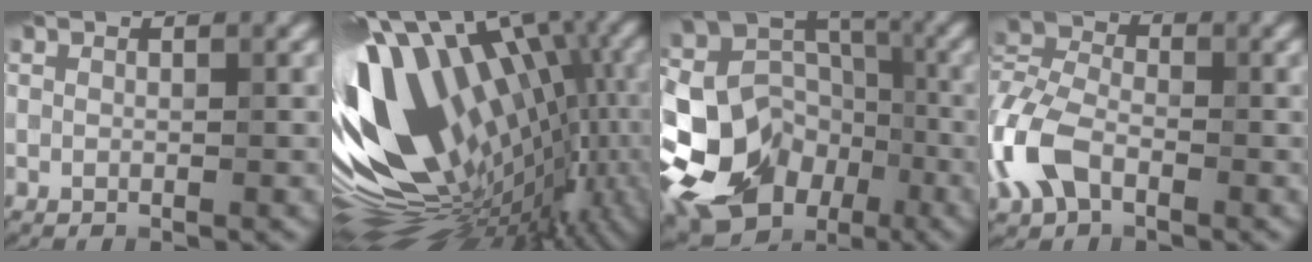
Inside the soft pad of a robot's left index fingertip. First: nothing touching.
{"total": 17.1, "force": [-0.2, 9.7, 14.1], "torque": [-0.258, 0.002, -0.006]}
{"total": 19.4, "force": [-7.3, 15.2, 9.5], "torque": [-0.210, -0.006, -0.134]}
{"total": 6.3, "force": [-2.7, 3.9, 4.2], "torque": [-0.102, 0.009, -0.071]}